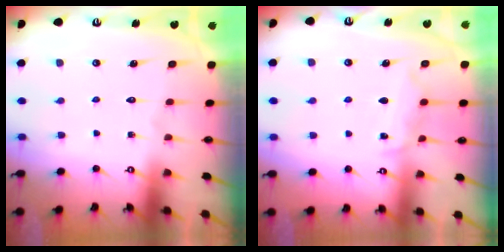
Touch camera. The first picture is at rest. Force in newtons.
{"total": 6.5, "press": 6.4, "slide": 0.8}